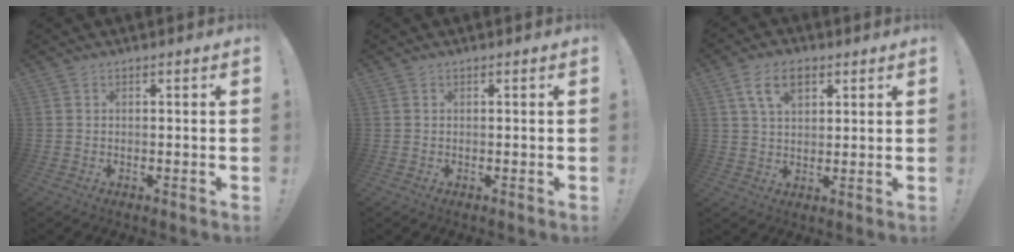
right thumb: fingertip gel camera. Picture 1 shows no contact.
{"total": 0.0}
{"total": 9.3, "force": [4.2, 5.5, 6.2], "torque": [-0.099, 0.004, 0.079]}